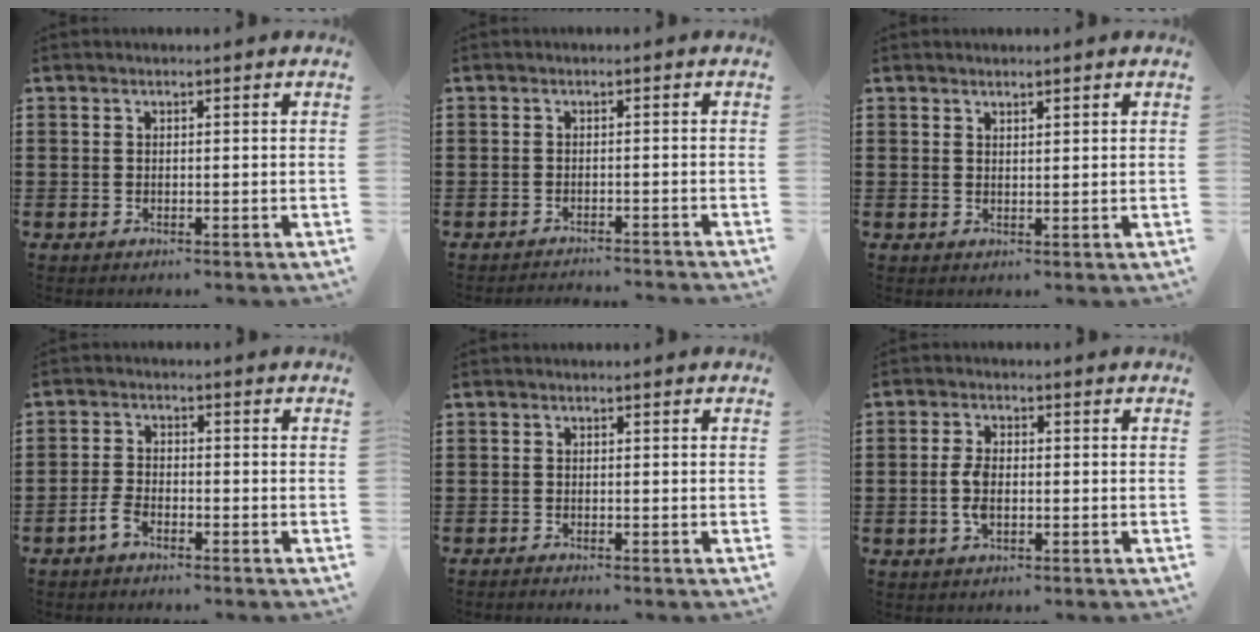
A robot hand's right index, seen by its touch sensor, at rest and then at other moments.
{"total": 1.6, "force": [-1.6, -0.3, 0.0], "torque": [-0.003, 0.002, -0.034]}
{"total": 1.0, "force": [1.0, 0.2, 0.2], "torque": [-0.004, 0.001, 0.019]}
{"total": 2.8, "force": [-2.0, 1.1, 1.6], "torque": [-0.044, 0.001, -0.043]}
{"total": 0.6, "force": [-0.6, 0.0, 0.0], "torque": [-0.002, -0.001, -0.014]}
{"total": 3.7, "force": [-0.6, 1.9, 3.1], "torque": [-0.080, -0.004, -0.017]}